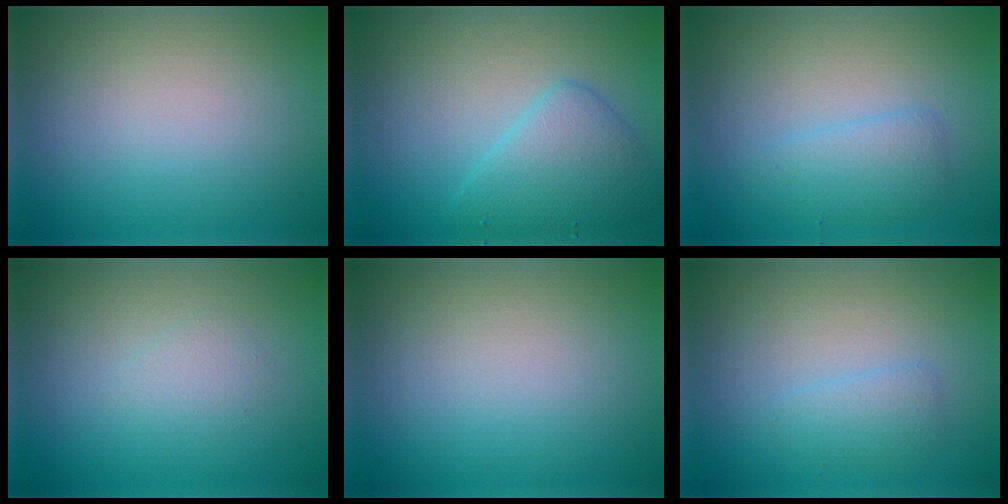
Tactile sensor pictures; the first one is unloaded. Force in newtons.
{"total": 3.0, "press": 3.0, "slide": 0.1}
{"total": 2.3, "press": 2.3, "slide": 0.2}
{"total": 1.3, "press": 1.3, "slide": 0.0}
{"total": 0.0}
{"total": 1.4, "press": 1.4, "slide": 0.2}